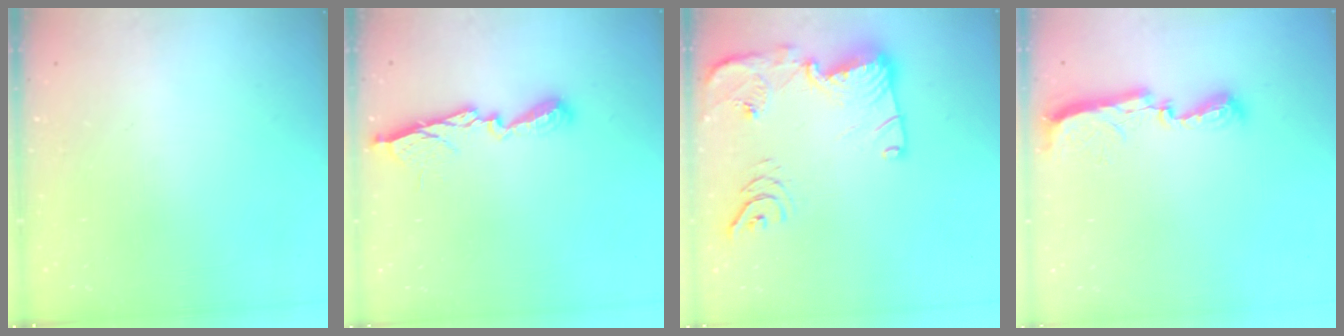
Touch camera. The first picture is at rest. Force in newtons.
{"total": 10.6, "press": 10.6, "slide": 0.6}
{"total": 18.6, "press": 18.6, "slide": 1.1}
{"total": 8.3, "press": 8.3, "slide": 0.9}